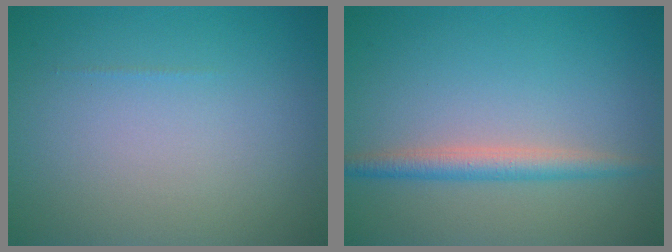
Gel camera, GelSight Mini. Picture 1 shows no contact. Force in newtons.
{"total": 2.5, "press": 2.5, "slide": 0.1}